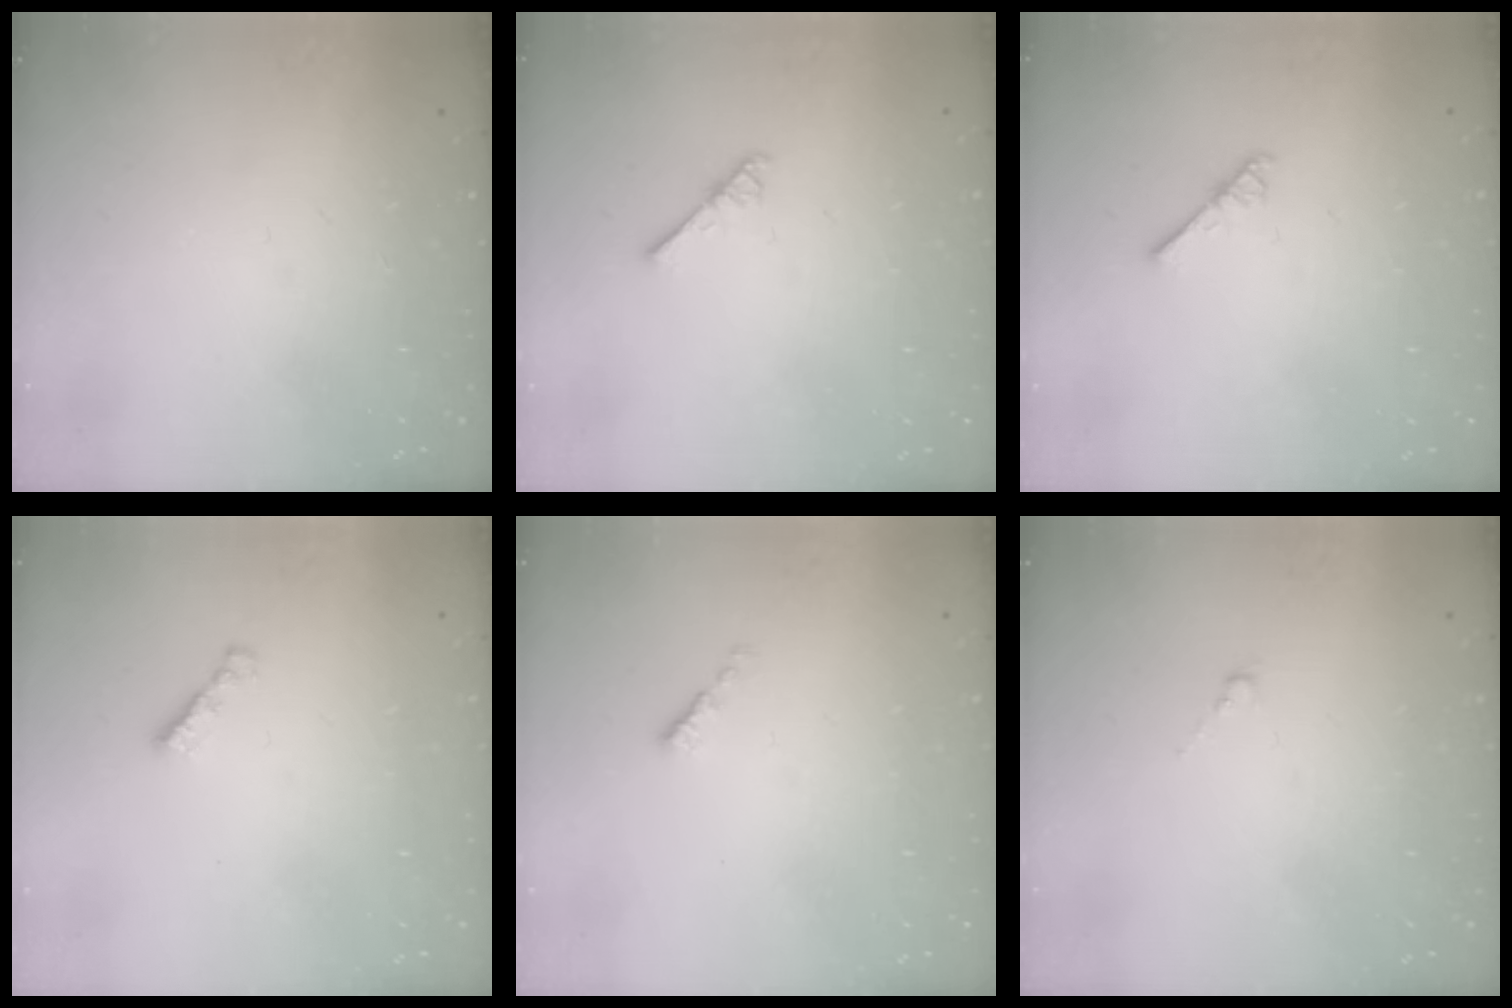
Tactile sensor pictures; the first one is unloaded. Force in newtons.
{"total": 2.6, "press": 2.6, "slide": 0.3}
{"total": 2.6, "press": 2.6, "slide": 0.3}
{"total": 1.9, "press": 1.9, "slide": 0.5}
{"total": 0.0}
{"total": 0.8, "press": 0.7, "slide": 0.5}